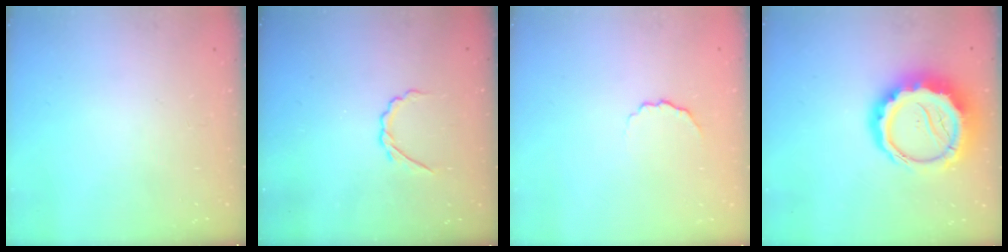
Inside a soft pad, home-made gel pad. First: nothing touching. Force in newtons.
{"total": 2.8, "press": 2.6, "slide": 0.8}
{"total": 3.9, "press": 3.8, "slide": 0.8}
{"total": 15.0, "press": 14.6, "slide": 3.3}